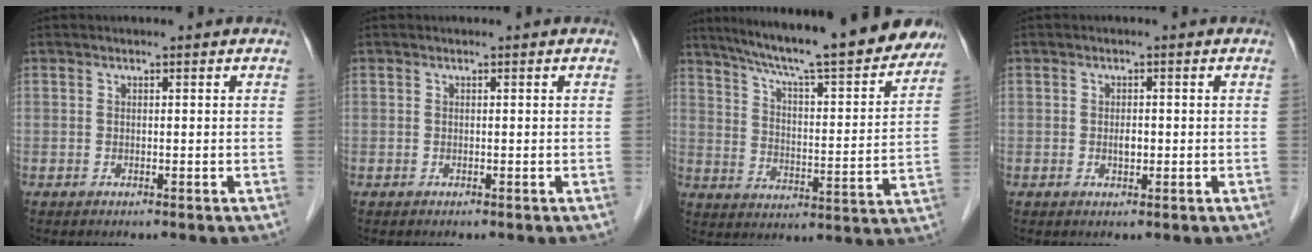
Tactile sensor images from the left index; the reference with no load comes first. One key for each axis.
{"total": 0.0}
{"total": 24.6, "fx": 21.3, "fy": 2.7, "fz": 12.1, "tx": -0.190, "ty": -0.016, "tz": 0.289}
{"total": 1.4, "fx": -0.2, "fy": 0.7, "fz": 1.2, "tx": -0.023, "ty": 0.000, "tz": -0.001}